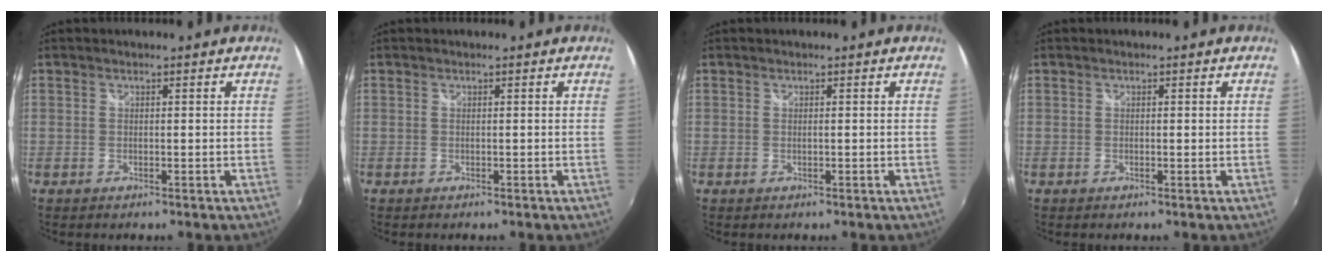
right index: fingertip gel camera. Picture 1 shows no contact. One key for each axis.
{"total": 0.0}
{"total": 0.0}
{"total": 0.0}